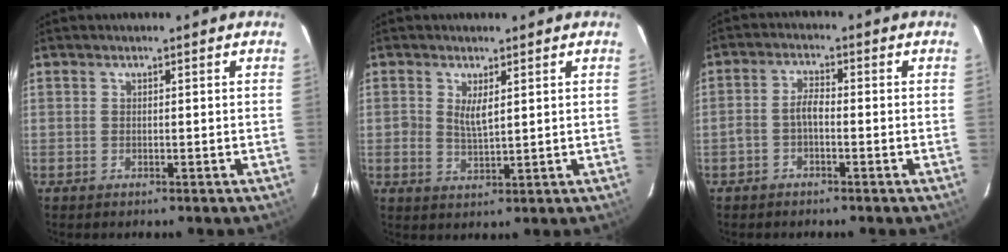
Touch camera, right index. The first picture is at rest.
{"total": 3.3, "force": [1.1, 1.3, 2.8], "torque": [-0.053, -0.004, 0.024]}
{"total": 3.0, "force": [-1.4, 1.2, 2.4], "torque": [-0.057, 0.012, -0.029]}